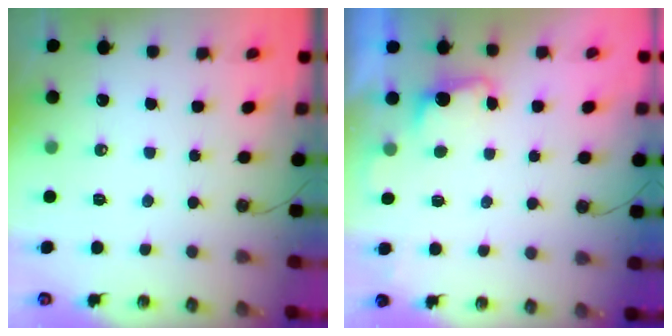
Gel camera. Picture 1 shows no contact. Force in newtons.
{"total": 2.6, "press": 2.4, "slide": 1.0}